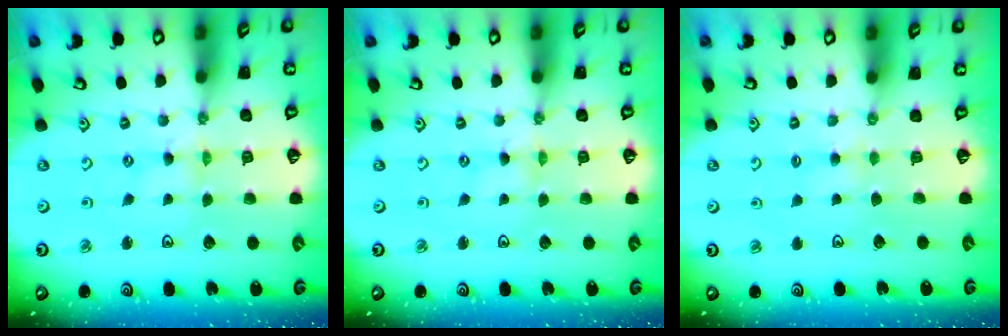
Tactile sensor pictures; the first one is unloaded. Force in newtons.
{"total": 0.0}
{"total": 3.2, "press": 3.2, "slide": 0.5}